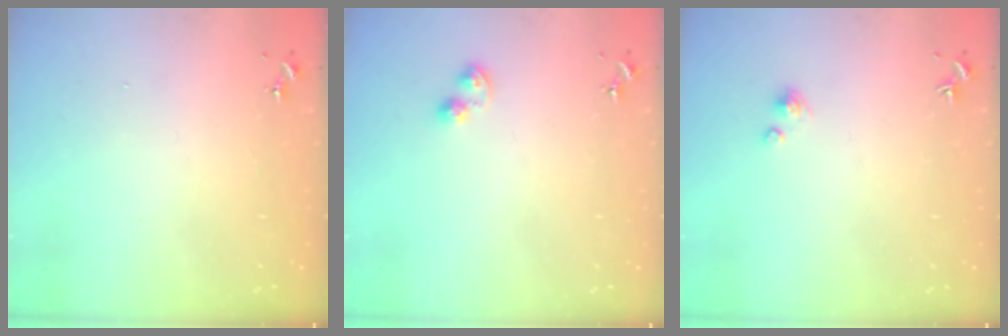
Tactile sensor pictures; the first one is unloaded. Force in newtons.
{"total": 3.8, "press": 3.7, "slide": 0.6}
{"total": 2.2, "press": 2.2, "slide": 0.2}